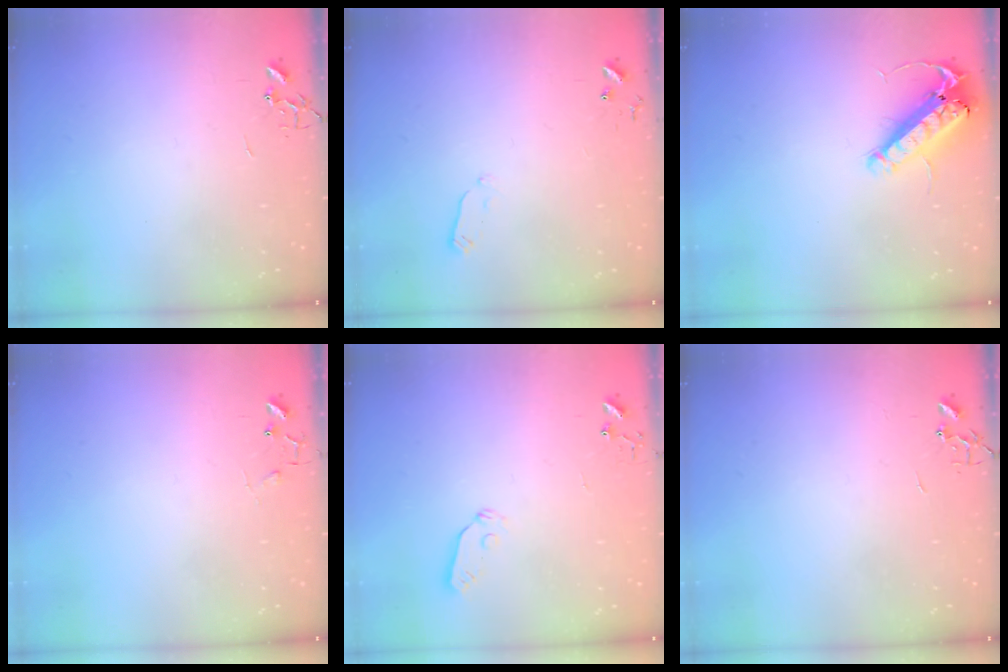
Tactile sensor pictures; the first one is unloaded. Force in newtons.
{"total": 2.7, "press": 2.6, "slide": 0.4}
{"total": 15.2, "press": 15.0, "slide": 2.7}
{"total": 5.7, "press": 5.7, "slide": 0.2}
{"total": 3.9, "press": 3.8, "slide": 0.6}
{"total": 0.0}